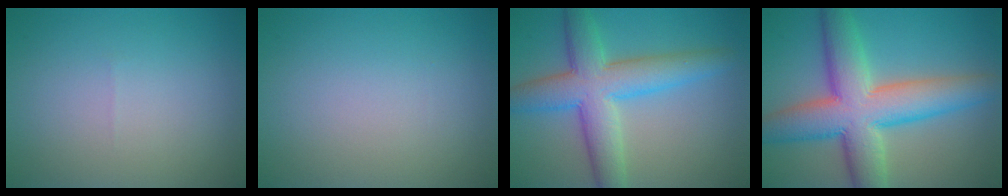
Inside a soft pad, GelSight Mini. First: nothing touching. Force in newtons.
{"total": 0.0}
{"total": 7.6, "press": 7.6, "slide": 0.1}
{"total": 10.2, "press": 10.2, "slide": 0.3}